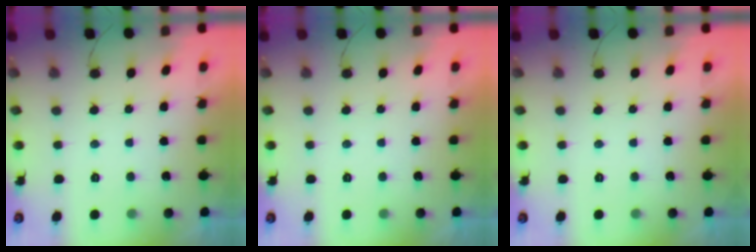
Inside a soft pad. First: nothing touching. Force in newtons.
{"total": 0.0}
{"total": 0.0}